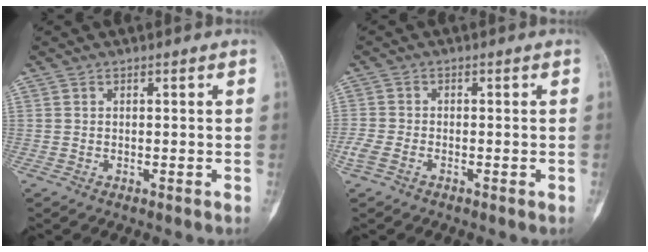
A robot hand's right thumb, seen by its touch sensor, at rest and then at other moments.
{"total": 3.4, "force": [-1.7, 2.0, 2.2], "torque": [-0.055, 0.003, -0.036]}